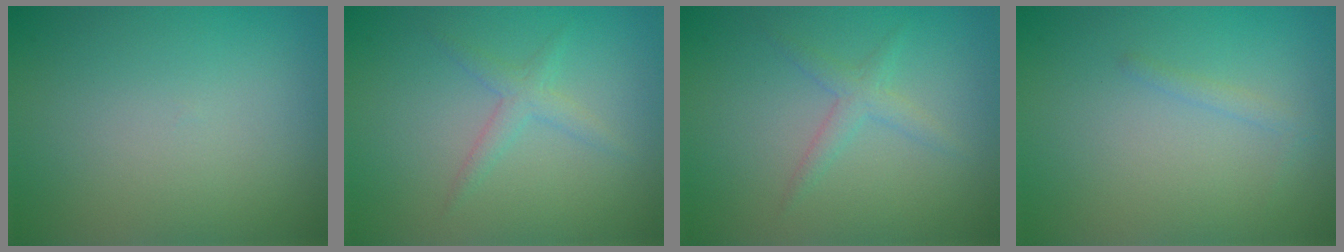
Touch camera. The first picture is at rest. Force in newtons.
{"total": 1.0, "press": 1.0, "slide": 0.1}
{"total": 1.0, "press": 1.0, "slide": 0.1}
{"total": 0.8, "press": 0.8, "slide": 0.0}